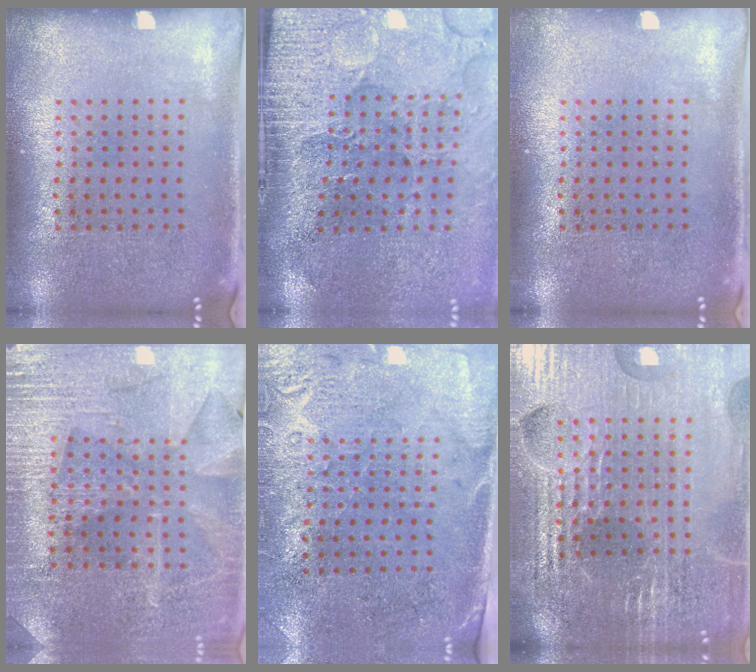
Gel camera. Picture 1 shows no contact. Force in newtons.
{"total": 3.7, "press": 3.4, "slide": 1.4}
{"total": 0.5, "press": 0.5, "slide": 0.2}
{"total": 3.1, "press": 3.0, "slide": 0.5}
{"total": 2.7, "press": 2.4, "slide": 1.4}
{"total": 5.2, "press": 4.8, "slide": 2.0}